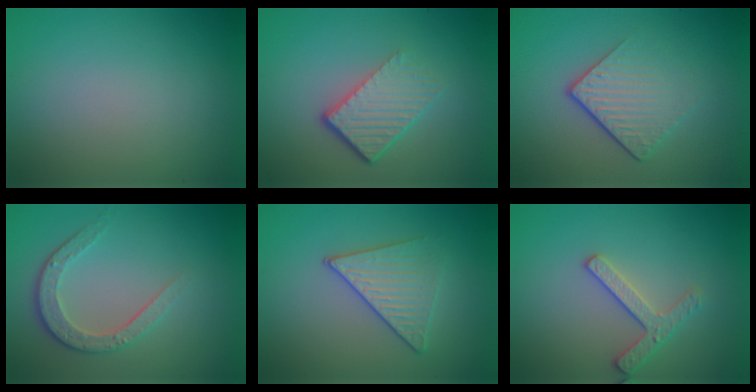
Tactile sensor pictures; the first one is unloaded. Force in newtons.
{"total": 4.6, "press": 2.9, "slide": 3.6}
{"total": 4.3, "press": 2.6, "slide": 3.5}
{"total": 3.5, "press": 2.8, "slide": 2.1}
{"total": 3.3, "press": 3.1, "slide": 1.1}
{"total": 2.5, "press": 2.4, "slide": 0.5}